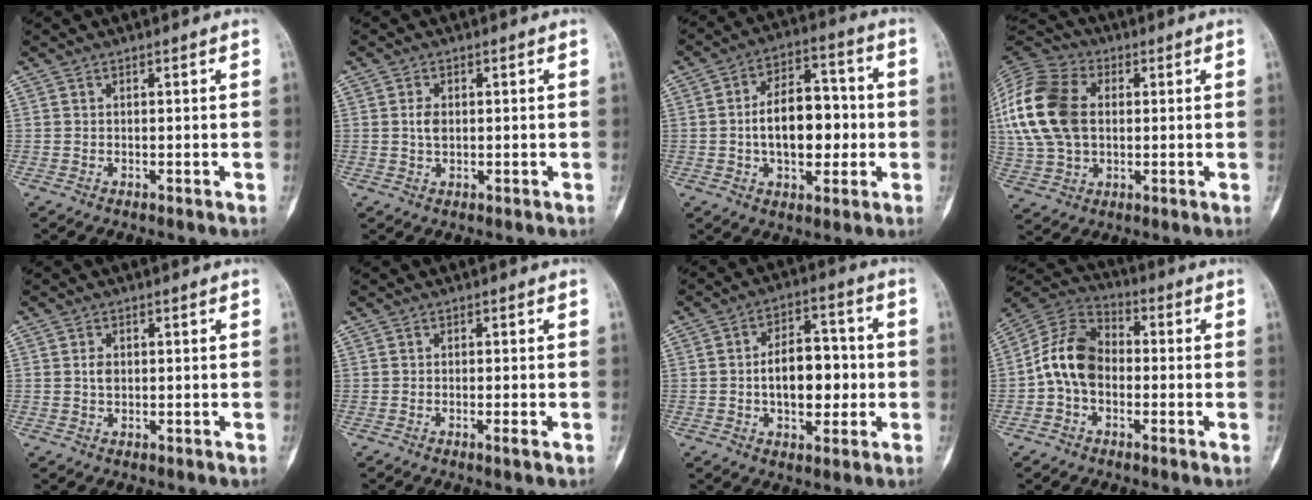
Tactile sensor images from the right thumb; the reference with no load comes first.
{"total": 2.7, "force": [0.3, 1.7, 2.0], "torque": [-0.034, -0.001, 0.005]}
{"total": 14.3, "force": [-0.9, 8.4, 11.5], "torque": [-0.154, 0.028, -0.014]}
{"total": 20.5, "force": [2.6, 14.0, 14.7], "torque": [-0.324, 0.010, 0.049]}
{"total": 2.1, "force": [0.3, 1.5, 1.4], "torque": [-0.021, 0.000, 0.006]}
{"total": 1.4, "force": [-0.6, 0.0, 1.3], "torque": [-0.023, -0.003, -0.012]}
{"total": 12.2, "force": [-0.8, 7.3, 9.8], "torque": [-0.120, 0.023, -0.013]}
{"total": 11.6, "force": [-1.4, 8.3, 8.0], "torque": [-0.137, 0.036, -0.042]}